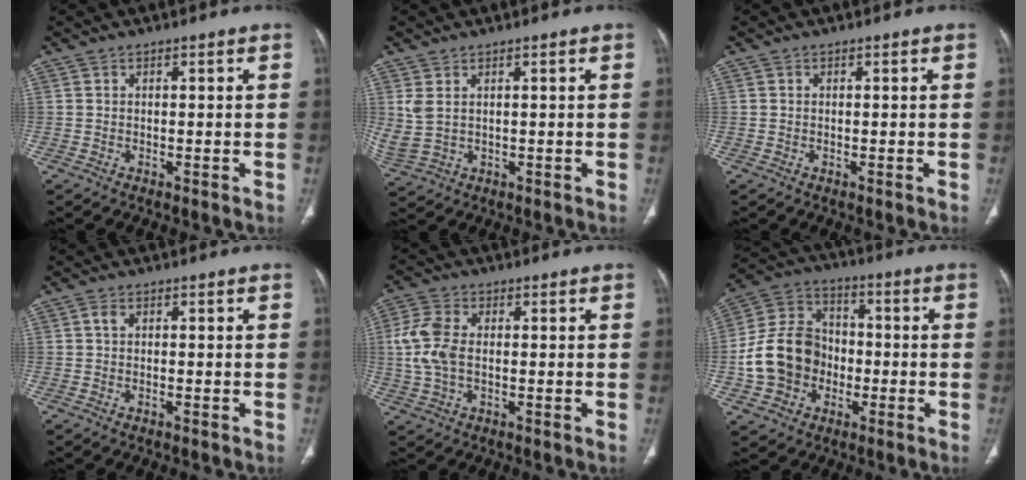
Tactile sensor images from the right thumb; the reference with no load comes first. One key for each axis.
{"total": 4.4, "fx": 1.4, "fy": 2.6, "fz": 3.3, "tx": -0.089, "ty": -0.001, "tz": 0.042}
{"total": 0.0}
{"total": 1.3, "fx": -0.1, "fy": 0.7, "fz": 1.1, "tx": -0.029, "ty": 0.007, "tz": -0.002}
{"total": 8.1, "fx": 0.0, "fy": 4.9, "fz": 6.5, "tx": -0.155, "ty": 0.009, "tz": -0.002}
{"total": 14.8, "fx": -3.0, "fy": 12.4, "fz": 7.6, "tx": -0.122, "ty": 0.035, "tz": -0.058}